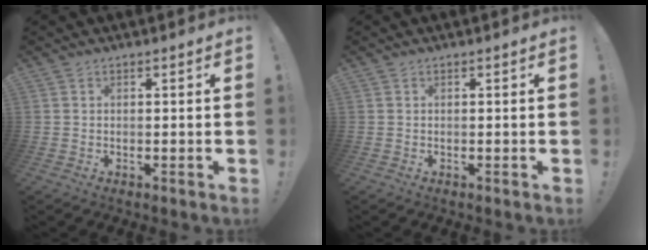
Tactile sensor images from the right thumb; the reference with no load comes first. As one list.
[{"total": 0.0}]